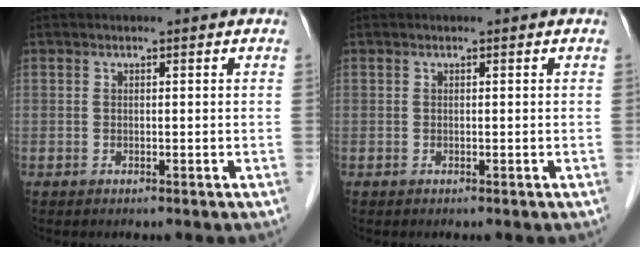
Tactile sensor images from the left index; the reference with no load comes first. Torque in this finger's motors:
{"motor_torque": [-0.03, 0.02, 0.01, -0.01]}